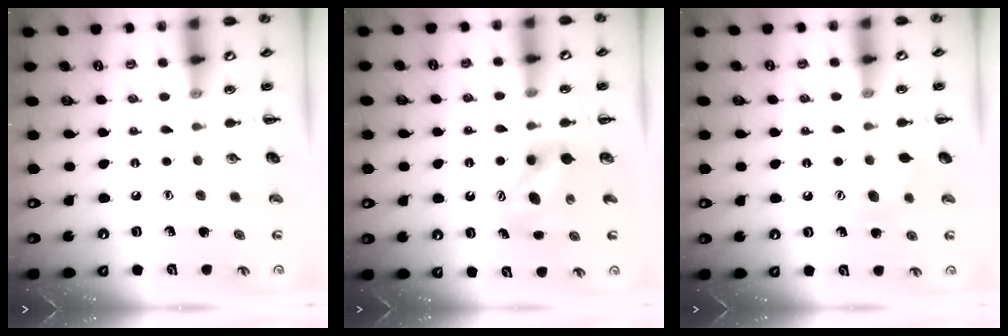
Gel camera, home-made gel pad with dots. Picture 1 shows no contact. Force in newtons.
{"total": 7.4, "press": 7.4, "slide": 0.5}
{"total": 7.2, "press": 7.1, "slide": 1.4}